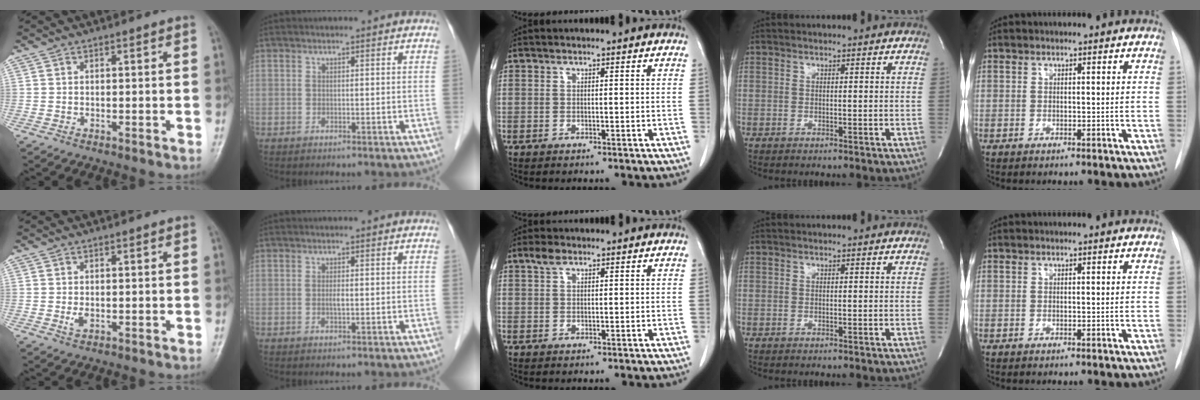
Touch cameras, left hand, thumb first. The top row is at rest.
{"thumb": {"total": 1.7, "force": [0.3, 0.8, 1.4], "torque": [-0.026, -0.002, 0.010]}, "index": {"total": 0.5, "force": [0.1, 0.1, 0.5], "torque": [-0.013, 0.000, 0.003]}, "middle": {"total": 1.2, "force": [0.8, 0.5, 0.7], "torque": [-0.017, 0.010, 0.017]}}